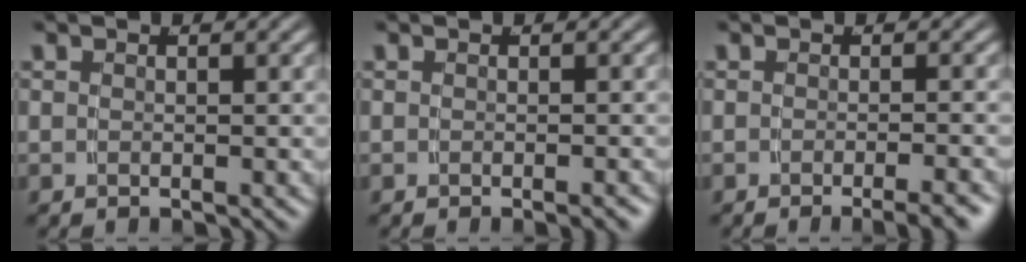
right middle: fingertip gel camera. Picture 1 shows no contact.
{"total": 1.0, "force": [-0.7, 0.0, 0.6], "torque": [-0.005, 0.001, -0.012]}
{"total": 3.0, "force": [-2.4, 0.3, 1.9], "torque": [-0.015, 0.002, -0.038]}